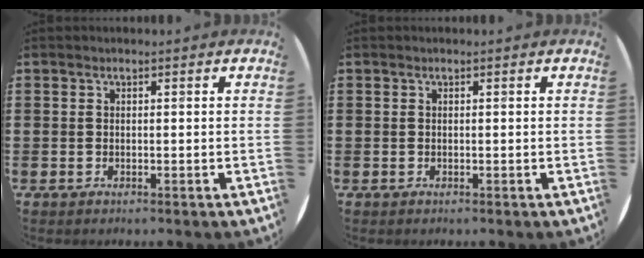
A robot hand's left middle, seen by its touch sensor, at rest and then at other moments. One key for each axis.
{"total": 0.0}